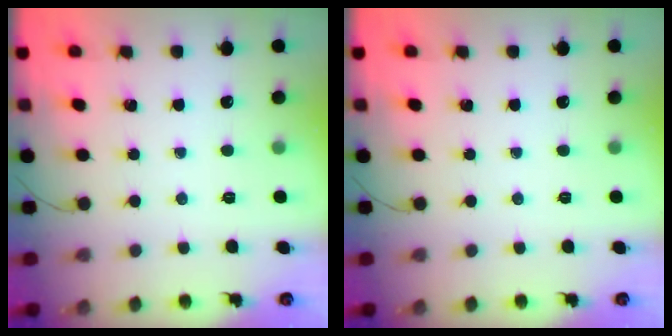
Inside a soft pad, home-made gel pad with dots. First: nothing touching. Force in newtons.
{"total": 0.0}